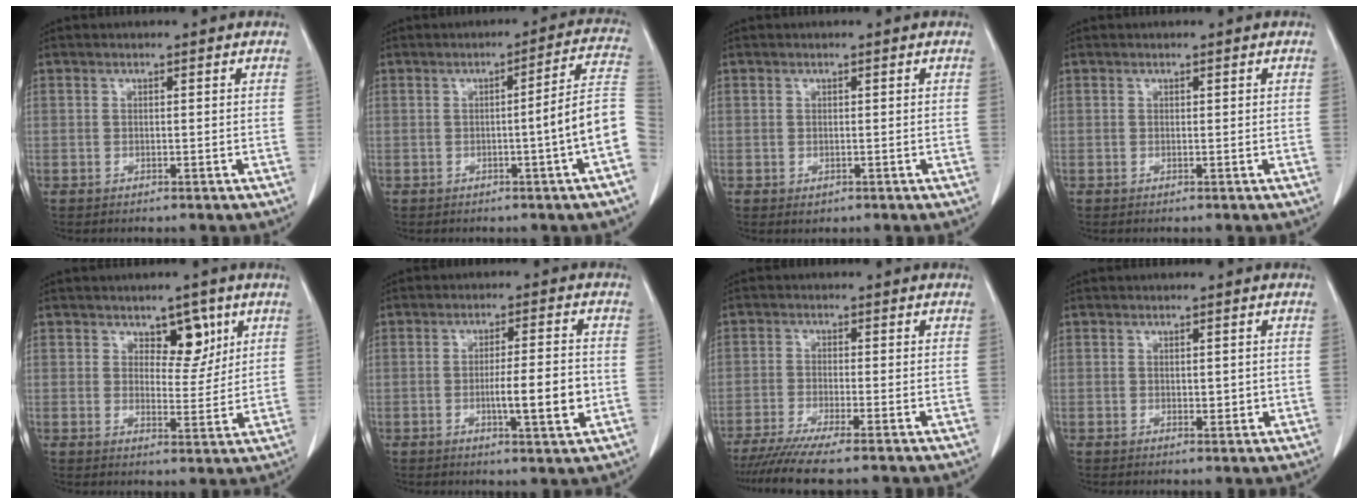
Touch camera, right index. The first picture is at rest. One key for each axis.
{"total": 9.0, "fx": -2.4, "fy": -1.4, "fz": 8.5, "tx": -0.098, "ty": 0.011, "tz": -0.037}
{"total": 0.8, "fx": -0.2, "fy": 0.7, "fz": 0.3, "tx": -0.005, "ty": 0.002, "tz": 0.001}
{"total": 0.0}
{"total": 5.3, "fx": 2.9, "fy": 2.8, "fz": 3.4, "tx": -0.037, "ty": -0.001, "tz": 0.043}
{"total": 9.2, "fx": -1.9, "fy": 0.7, "fz": 9.0, "tx": -0.142, "ty": -0.004, "tz": -0.031}
{"total": 6.8, "fx": -5.6, "fy": -0.8, "fz": 3.9, "tx": -0.057, "ty": -0.017, "tz": -0.092}
{"total": 1.9, "fx": 0.1, "fy": 1.0, "fz": 1.7, "tx": -0.021, "ty": -0.004, "tz": 0.005}